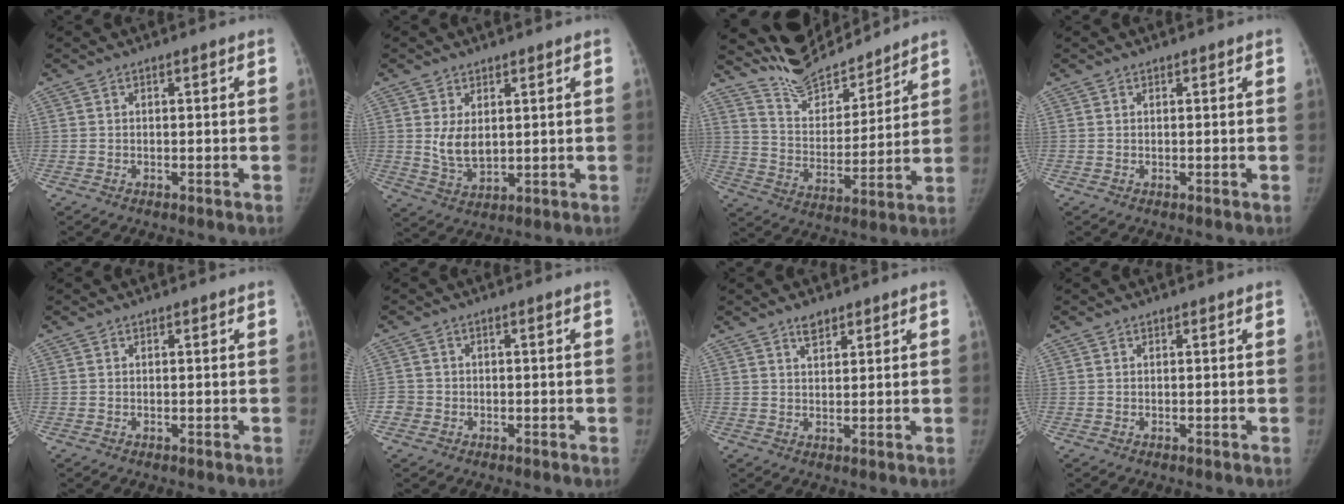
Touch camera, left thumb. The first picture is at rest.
{"total": 5.8, "force": [1.6, 3.8, 4.0], "torque": [-0.054, -0.021, 0.041]}
{"total": 14.2, "force": [13.5, 3.5, 2.5], "torque": [-0.011, -0.090, 0.244]}
{"total": 0.0}
{"total": 0.0}
{"total": 2.4, "force": [-0.8, 2.2, 0.0], "torque": [0.017, 0.011, -0.020]}
{"total": 3.0, "force": [2.3, 1.5, 1.3], "torque": [-0.006, -0.016, 0.038]}
{"total": 0.0}